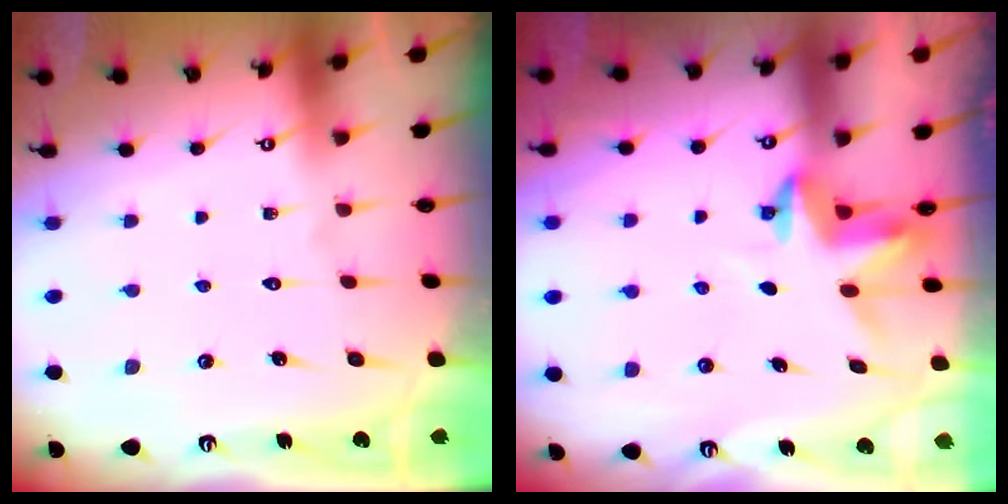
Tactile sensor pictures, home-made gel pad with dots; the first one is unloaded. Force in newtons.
{"total": 3.5, "press": 3.5, "slide": 0.2}